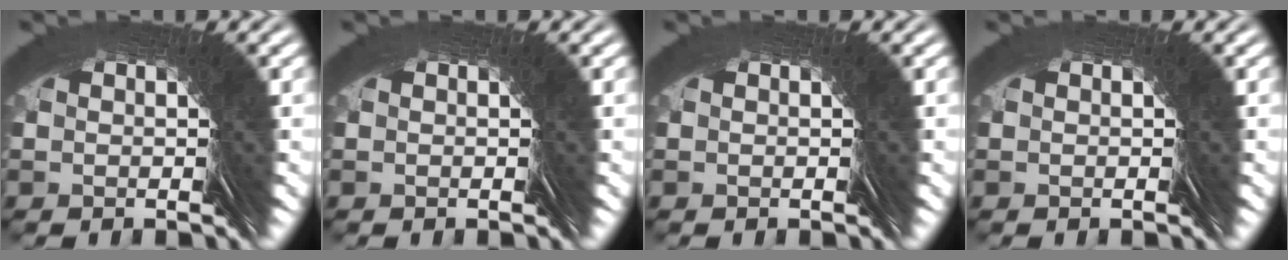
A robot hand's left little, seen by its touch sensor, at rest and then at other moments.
{"total": 0.0}
{"total": 0.0}
{"total": 0.0}